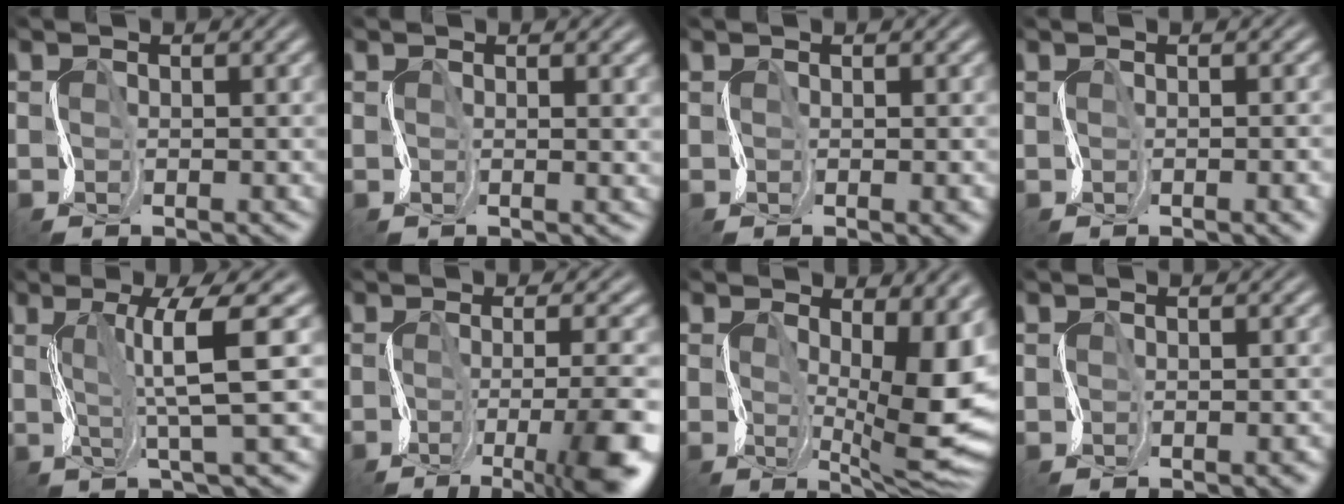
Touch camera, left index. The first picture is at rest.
{"total": 1.8, "force": [0.6, 0.8, 1.5], "torque": [-0.004, 0.009, 0.008]}
{"total": 2.0, "force": [0.1, 0.7, 1.8], "torque": [-0.015, 0.003, 0.005]}
{"total": 4.2, "force": [-0.1, 2.0, 3.7], "torque": [-0.021, 0.011, 0.003]}
{"total": 6.0, "force": [1.4, 0.6, 5.8], "torque": [-0.089, 0.013, 0.025]}
{"total": 9.0, "force": [-3.1, 2.2, 8.2], "torque": [-0.108, 0.000, -0.046]}
{"total": 12.3, "force": [0.7, 4.7, 11.4], "torque": [-0.153, -0.003, 0.023]}
{"total": 2.1, "force": [-0.3, 1.1, 1.8], "torque": [0.000, 0.005, 0.004]}